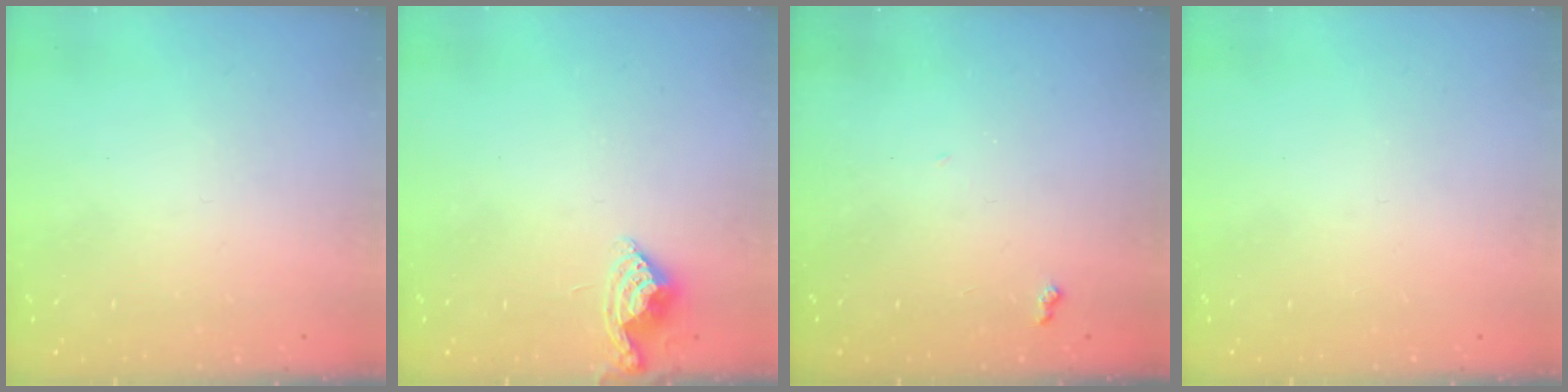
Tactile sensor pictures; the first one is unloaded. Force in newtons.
{"total": 6.4, "press": 6.4, "slide": 0.6}
{"total": 5.1, "press": 5.1, "slide": 0.6}
{"total": 0.0}